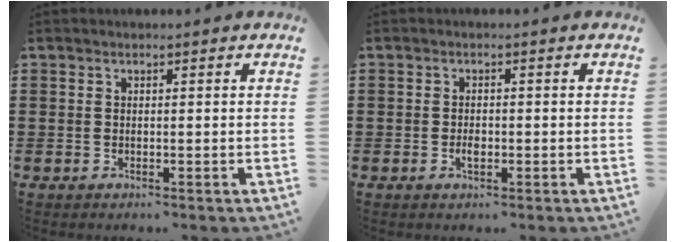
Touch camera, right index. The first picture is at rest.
{"total": 1.7, "force": [-0.6, 0.6, 1.4], "torque": [-0.027, -0.003, -0.011]}